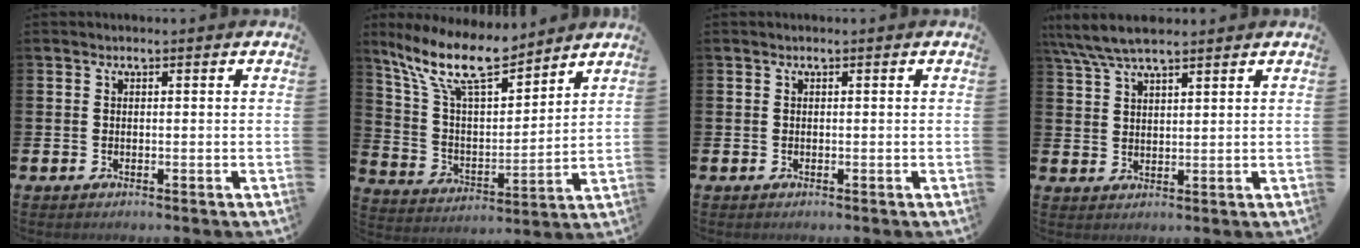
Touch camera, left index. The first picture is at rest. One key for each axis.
{"total": 12.6, "fx": 10.5, "fy": 3.1, "fz": 6.2, "tx": -0.153, "ty": -0.050, "tz": 0.188}
{"total": 0.0}
{"total": 6.4, "fx": 5.6, "fy": 1.4, "fz": 2.9, "tx": -0.068, "ty": -0.013, "tz": 0.102}